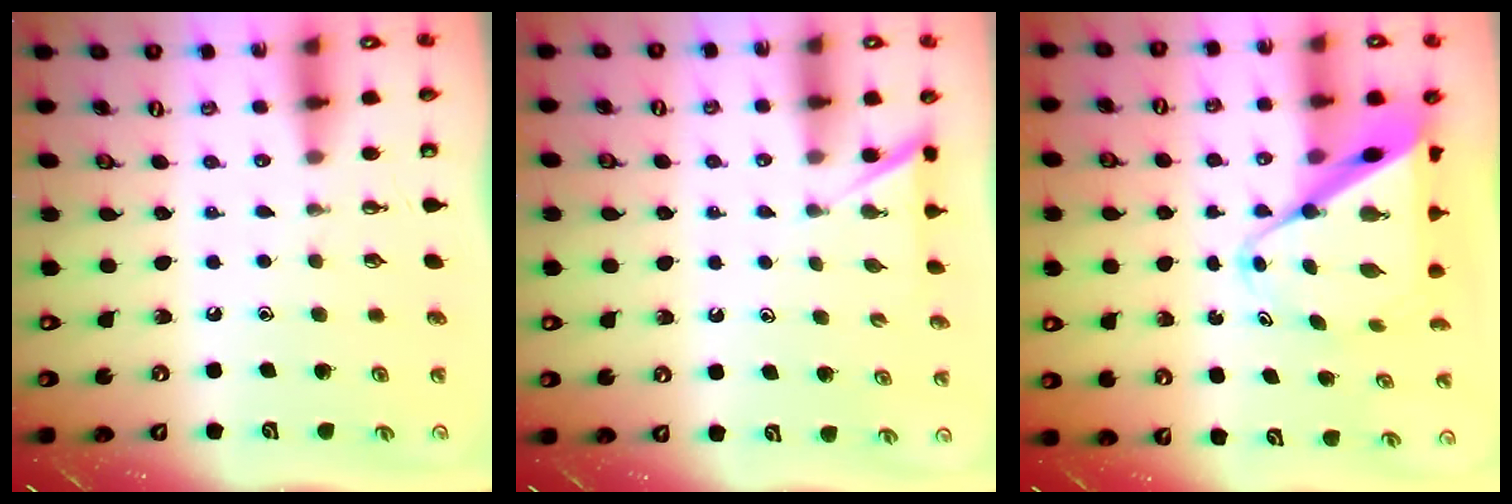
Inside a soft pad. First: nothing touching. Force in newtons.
{"total": 3.2, "press": 3.2, "slide": 0.3}
{"total": 11.7, "press": 11.7, "slide": 1.0}